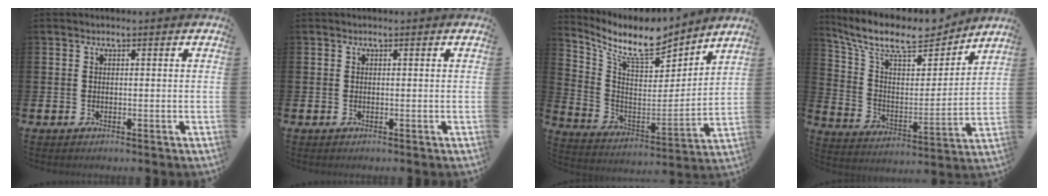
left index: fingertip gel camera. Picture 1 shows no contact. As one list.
[{"total": 0.0}, {"total": 9.8, "force": [8.6, 2.7, 3.8], "torque": [-0.106, -0.064, 0.148]}, {"total": 11.5, "force": [9.9, 3.6, 4.7], "torque": [-0.126, -0.062, 0.171]}]